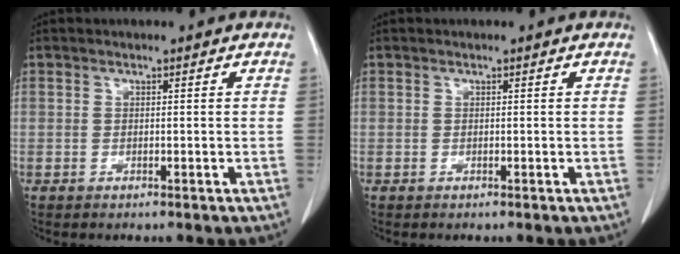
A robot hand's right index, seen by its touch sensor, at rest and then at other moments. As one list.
[{"total": 0.0}]